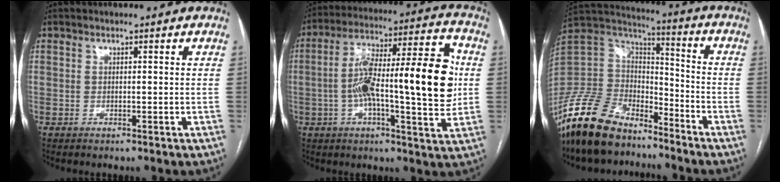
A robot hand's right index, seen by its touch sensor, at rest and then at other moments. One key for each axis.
{"total": 21.6, "fx": -0.1, "fy": 4.2, "fz": 21.2, "tx": -0.322, "ty": 0.034, "tz": -0.005}
{"total": 17.1, "fx": -13.3, "fy": 7.6, "fz": 7.6, "tx": -0.167, "ty": 0.021, "tz": -0.256}